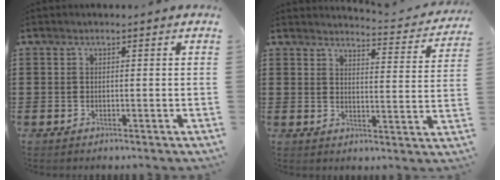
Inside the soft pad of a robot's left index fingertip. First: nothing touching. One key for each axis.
{"total": 3.6, "fx": 3.5, "fy": -0.1, "fz": 0.7, "tx": -0.017, "ty": -0.033, "tz": 0.054}